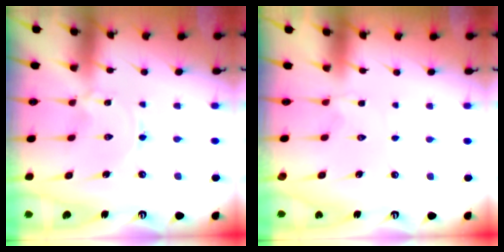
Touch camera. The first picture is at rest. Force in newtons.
{"total": 1.6, "press": 1.6, "slide": 0.4}